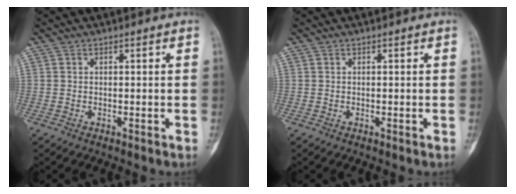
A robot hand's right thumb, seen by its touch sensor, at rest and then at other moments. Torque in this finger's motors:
{"motor_torque": [-0.01, 0.01, 0.00, 0.00, 0.00]}